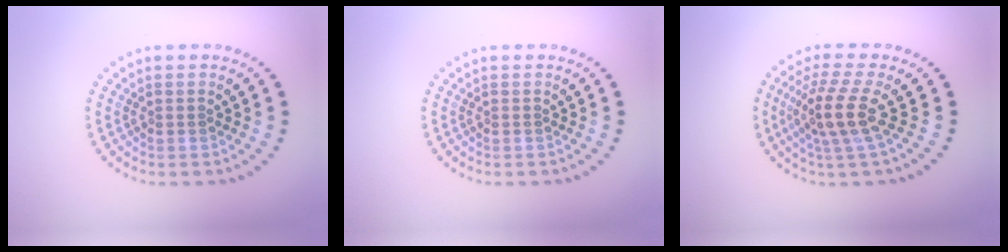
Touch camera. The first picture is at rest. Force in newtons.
{"total": 0.0}
{"total": 4.0, "press": 3.0, "slide": 2.7}